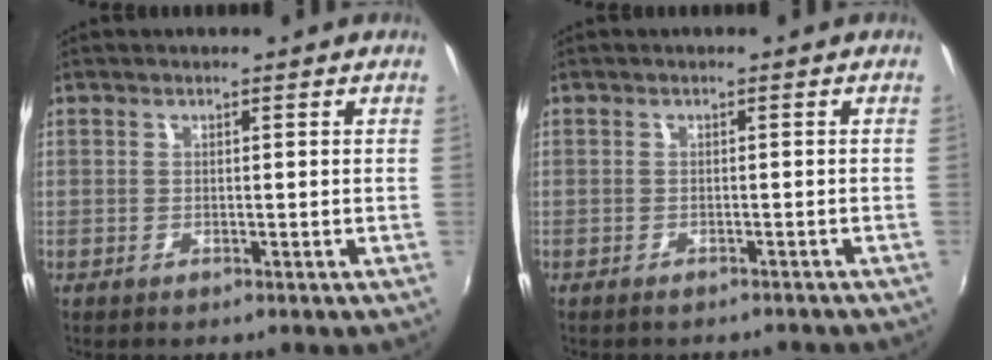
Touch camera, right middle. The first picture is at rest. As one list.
[{"total": 3.9, "force": [-3.5, 1.1, 1.2], "torque": [-0.024, -0.008, -0.042]}]